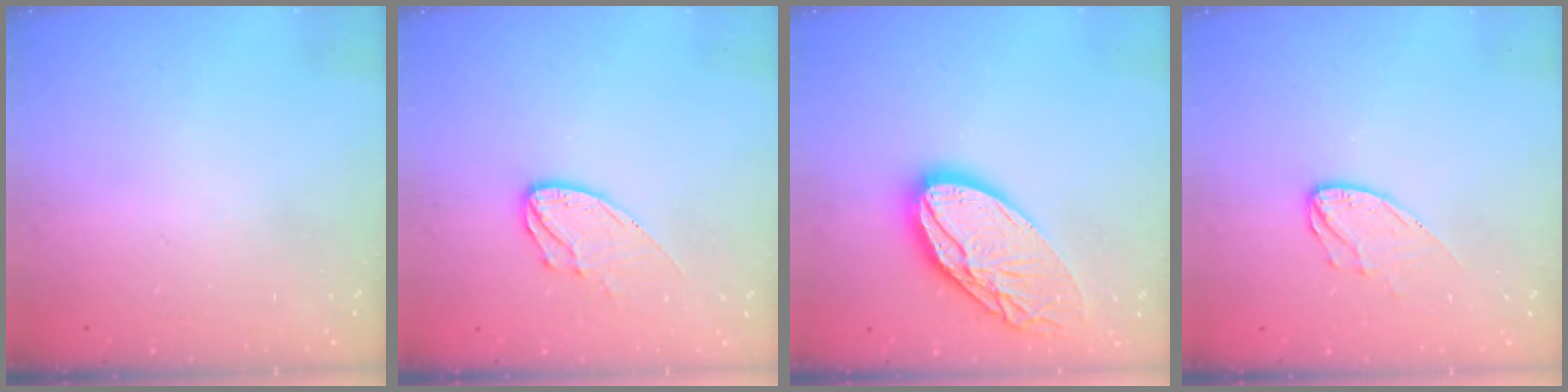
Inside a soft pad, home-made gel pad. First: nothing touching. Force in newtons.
{"total": 9.3, "press": 9.2, "slide": 0.5}
{"total": 18.1, "press": 18.0, "slide": 1.5}
{"total": 7.6, "press": 7.6, "slide": 0.2}